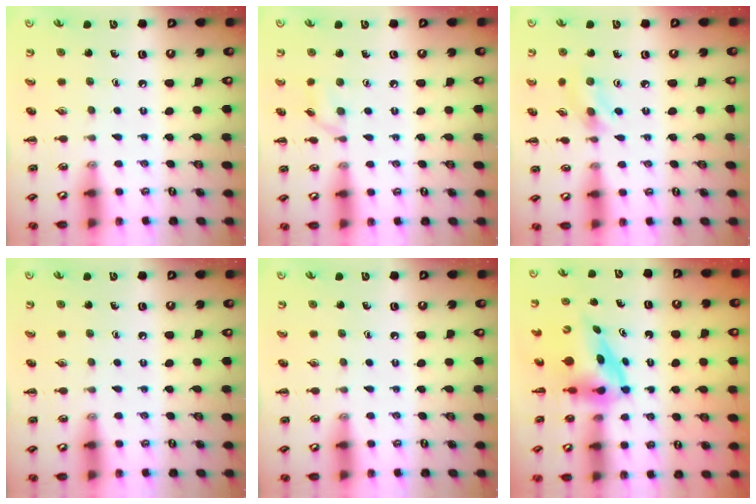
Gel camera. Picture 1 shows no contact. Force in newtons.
{"total": 6.0, "press": 6.0, "slide": 0.6}
{"total": 2.7, "press": 2.6, "slide": 0.6}
{"total": 0.0}
{"total": 0.0}
{"total": 3.7, "press": 3.7, "slide": 0.6}